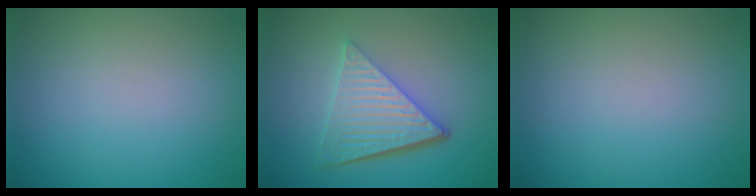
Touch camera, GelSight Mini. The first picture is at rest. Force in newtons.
{"total": 6.2, "press": 4.2, "slide": 4.5}
{"total": 0.0}